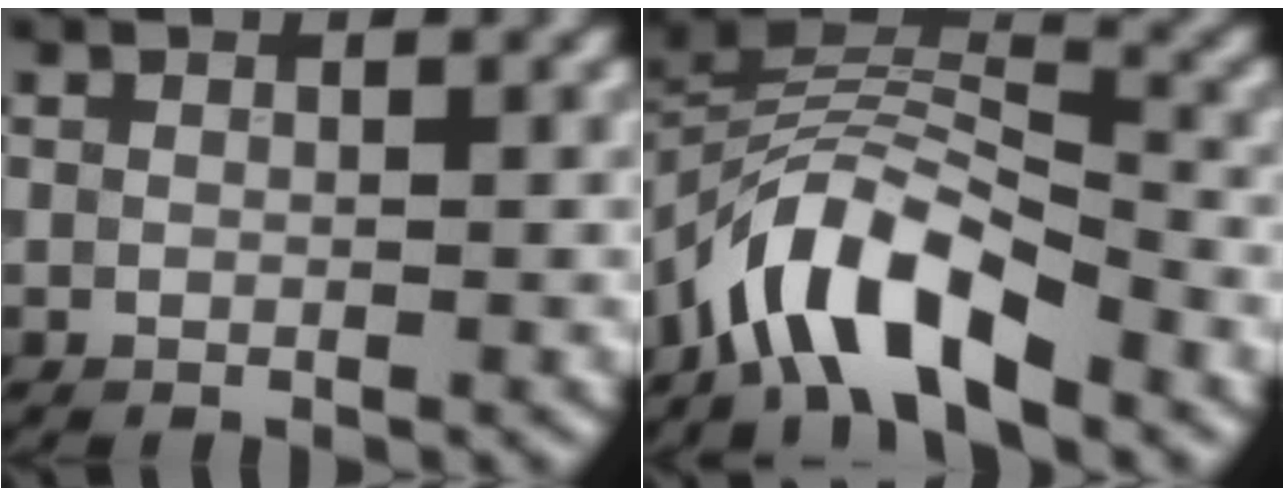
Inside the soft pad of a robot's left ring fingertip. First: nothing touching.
{"total": 7.4, "force": [-5.0, 2.7, 4.7], "torque": [-0.068, 0.006, -0.098]}